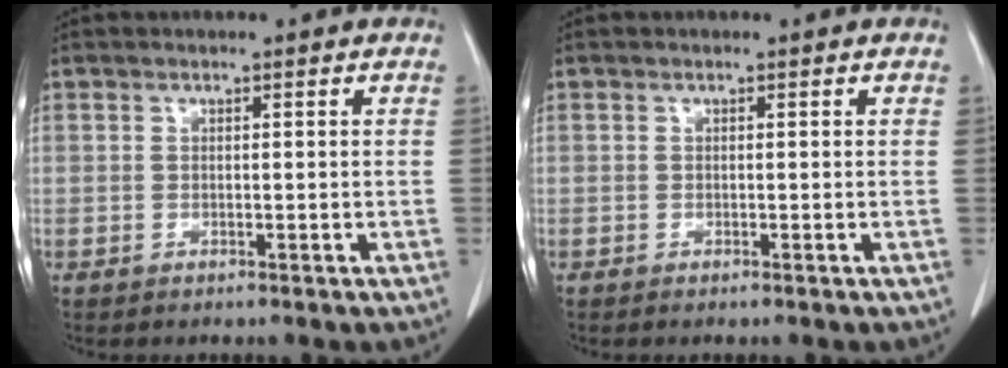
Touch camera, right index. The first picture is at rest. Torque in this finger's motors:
{"motor_torque": [-0.09, -0.01, 0.03, 0.02]}